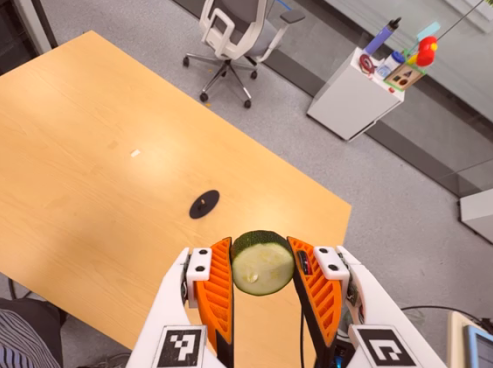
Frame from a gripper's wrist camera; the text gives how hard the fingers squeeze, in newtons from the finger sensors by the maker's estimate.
{"total": 11.5, "left": 11.0, "right": 12.0}